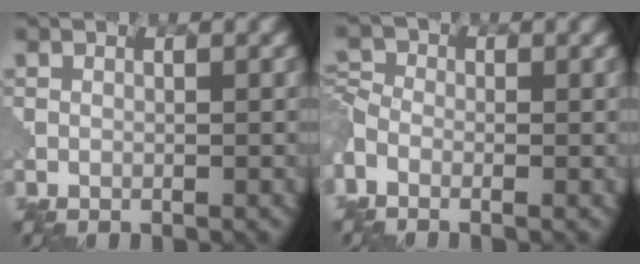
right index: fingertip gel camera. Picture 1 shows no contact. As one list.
[{"total": 2.2, "force": [-0.9, 1.6, 1.2], "torque": [-0.036, 0.003, -0.032]}]